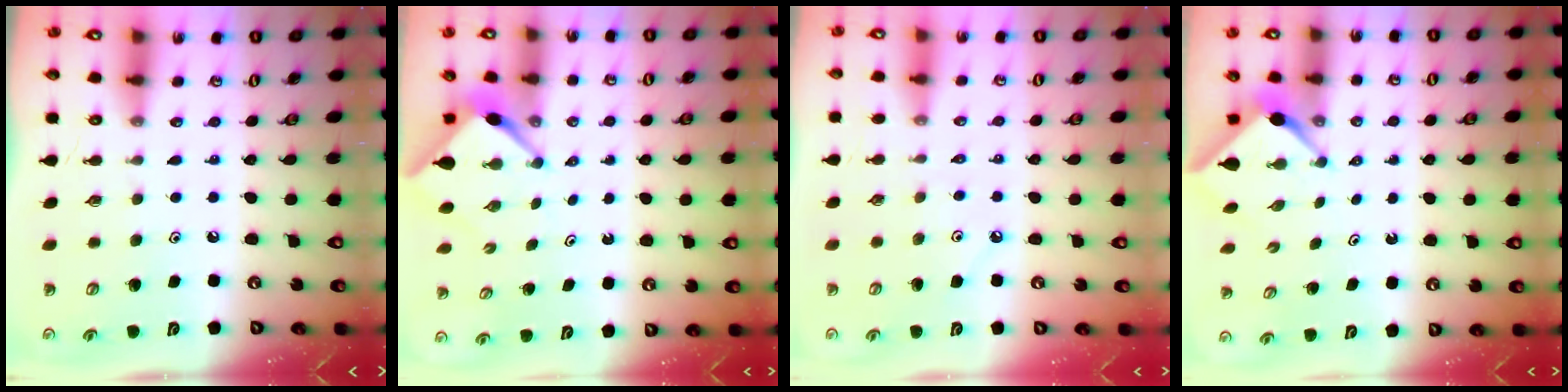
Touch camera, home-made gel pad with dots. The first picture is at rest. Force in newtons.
{"total": 2.7, "press": 2.7, "slide": 0.3}
{"total": 2.2, "press": 2.2, "slide": 0.4}
{"total": 2.4, "press": 2.4, "slide": 0.4}